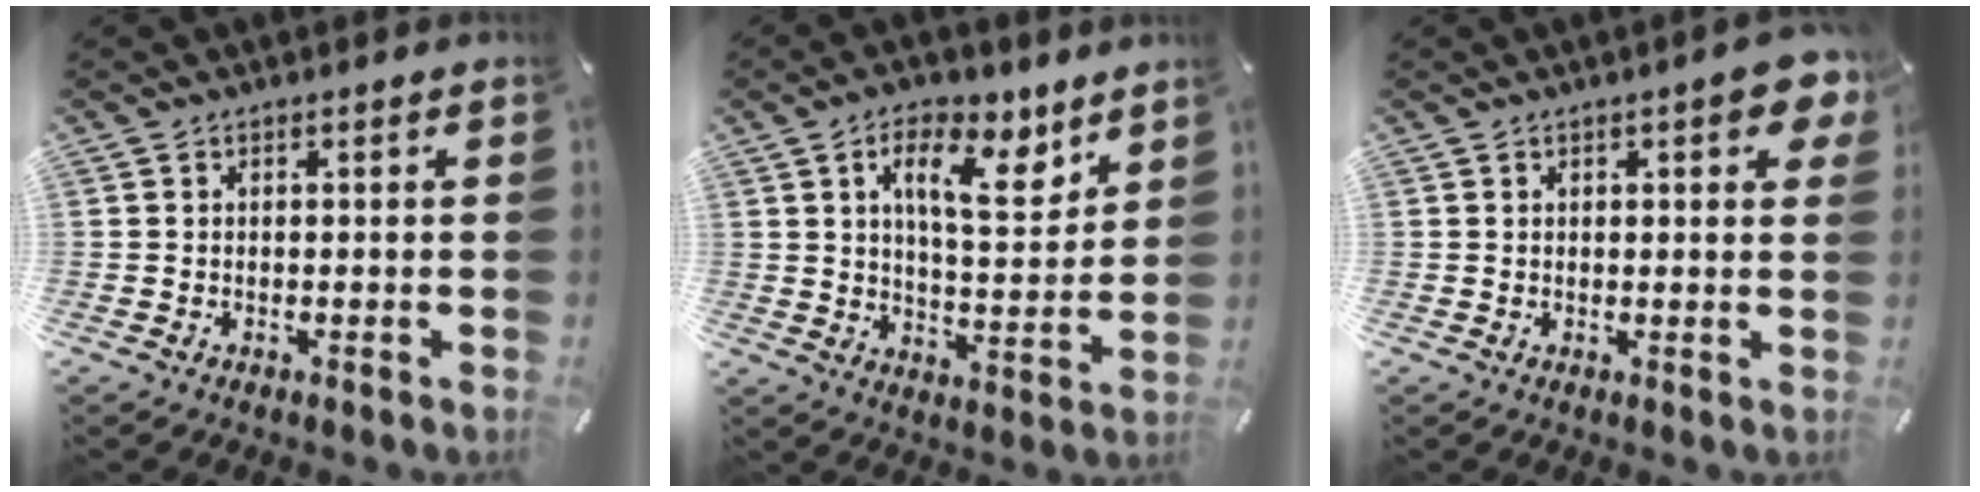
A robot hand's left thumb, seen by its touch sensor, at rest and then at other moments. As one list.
[{"total": 13.5, "force": [7.4, 6.0, 9.6], "torque": [-0.148, -0.031, 0.125]}, {"total": 5.7, "force": [2.3, 2.1, 4.8], "torque": [-0.062, -0.006, 0.035]}]